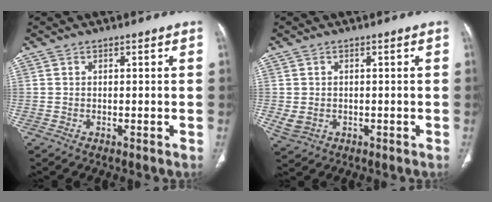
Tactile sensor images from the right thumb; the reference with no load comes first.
{"total": 3.1, "force": [-0.3, 2.6, 1.7], "torque": [-0.037, 0.000, 0.007]}